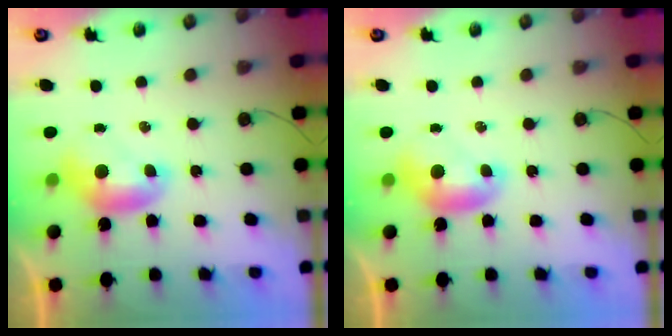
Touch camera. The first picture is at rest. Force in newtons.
{"total": 0.0}